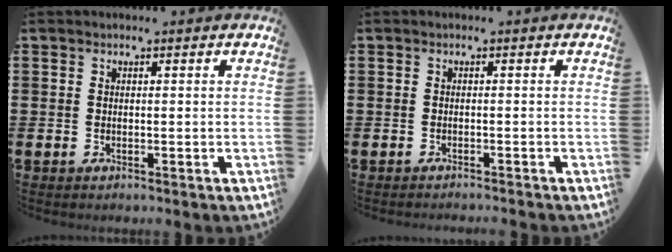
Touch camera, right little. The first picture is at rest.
{"total": 0.7, "force": [-0.7, -0.2, 0.0], "torque": [0.000, -0.001, -0.014]}